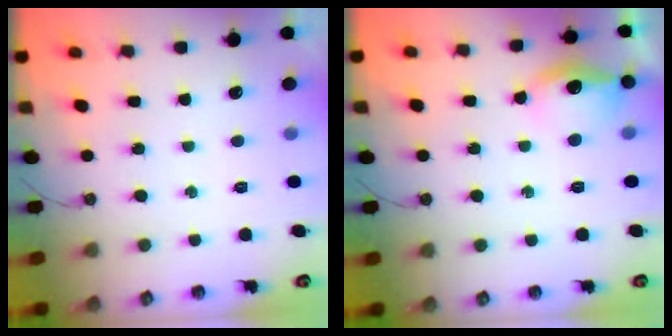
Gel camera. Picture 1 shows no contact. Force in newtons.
{"total": 13.0, "press": 12.9, "slide": 1.0}